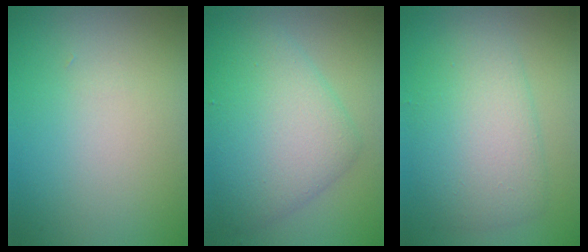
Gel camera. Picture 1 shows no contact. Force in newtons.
{"total": 7.1, "press": 7.1, "slide": 0.0}
{"total": 5.5, "press": 5.5, "slide": 0.1}